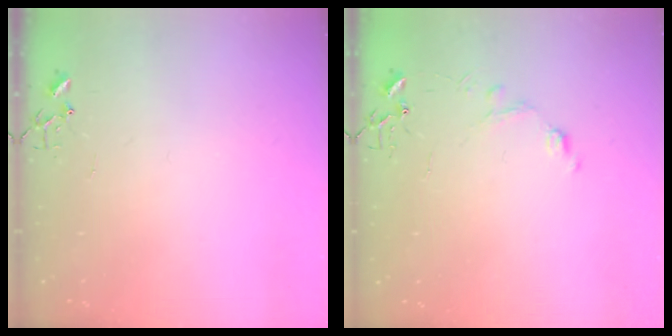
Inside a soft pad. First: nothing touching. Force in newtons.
{"total": 7.3, "press": 7.3, "slide": 0.8}